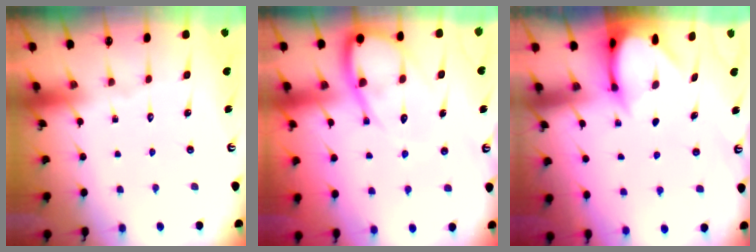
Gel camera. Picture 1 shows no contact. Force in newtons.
{"total": 10.2, "press": 10.1, "slide": 1.0}
{"total": 3.3, "press": 3.3, "slide": 0.3}